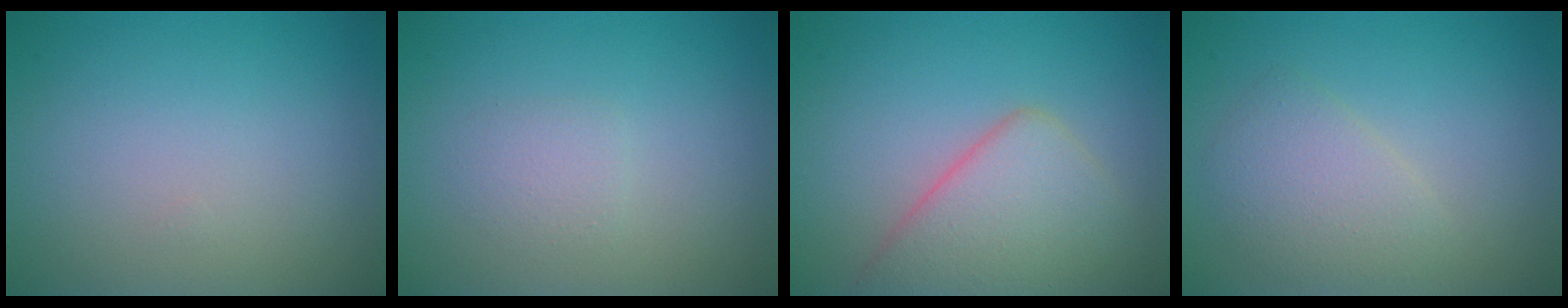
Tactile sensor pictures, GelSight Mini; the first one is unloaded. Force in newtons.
{"total": 1.3, "press": 1.3, "slide": 0.1}
{"total": 5.4, "press": 5.4, "slide": 0.4}
{"total": 2.9, "press": 2.9, "slide": 0.1}